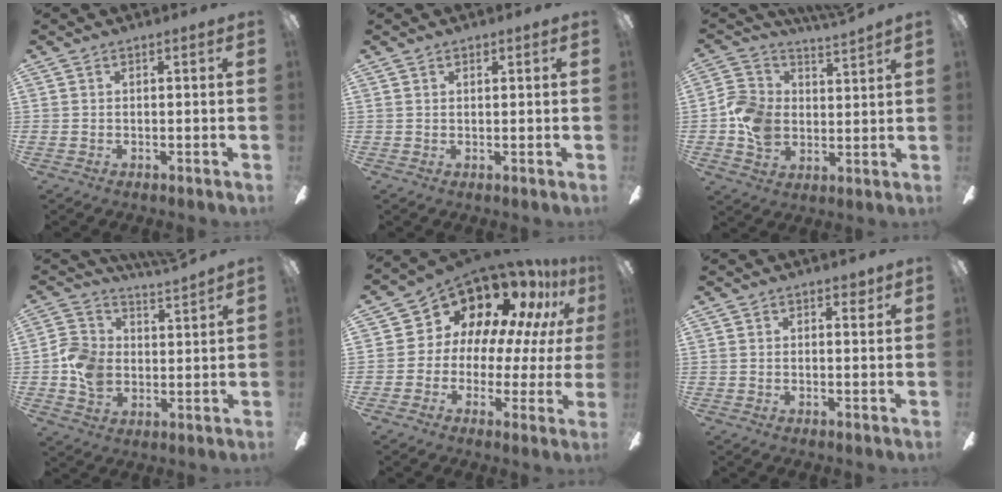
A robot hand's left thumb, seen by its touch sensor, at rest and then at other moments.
{"total": 0.9, "force": [0.6, 0.6, 0.2], "torque": [0.002, -0.001, 0.010]}
{"total": 8.1, "force": [2.1, 6.2, 4.7], "torque": [-0.114, -0.001, 0.043]}
{"total": 7.3, "force": [2.3, 5.5, 4.2], "torque": [-0.099, -0.003, 0.048]}
{"total": 16.0, "force": [11.2, 8.9, 7.2], "torque": [-0.124, -0.091, 0.204]}
{"total": 1.8, "force": [1.2, 1.0, 0.9], "torque": [-0.003, -0.002, 0.018]}